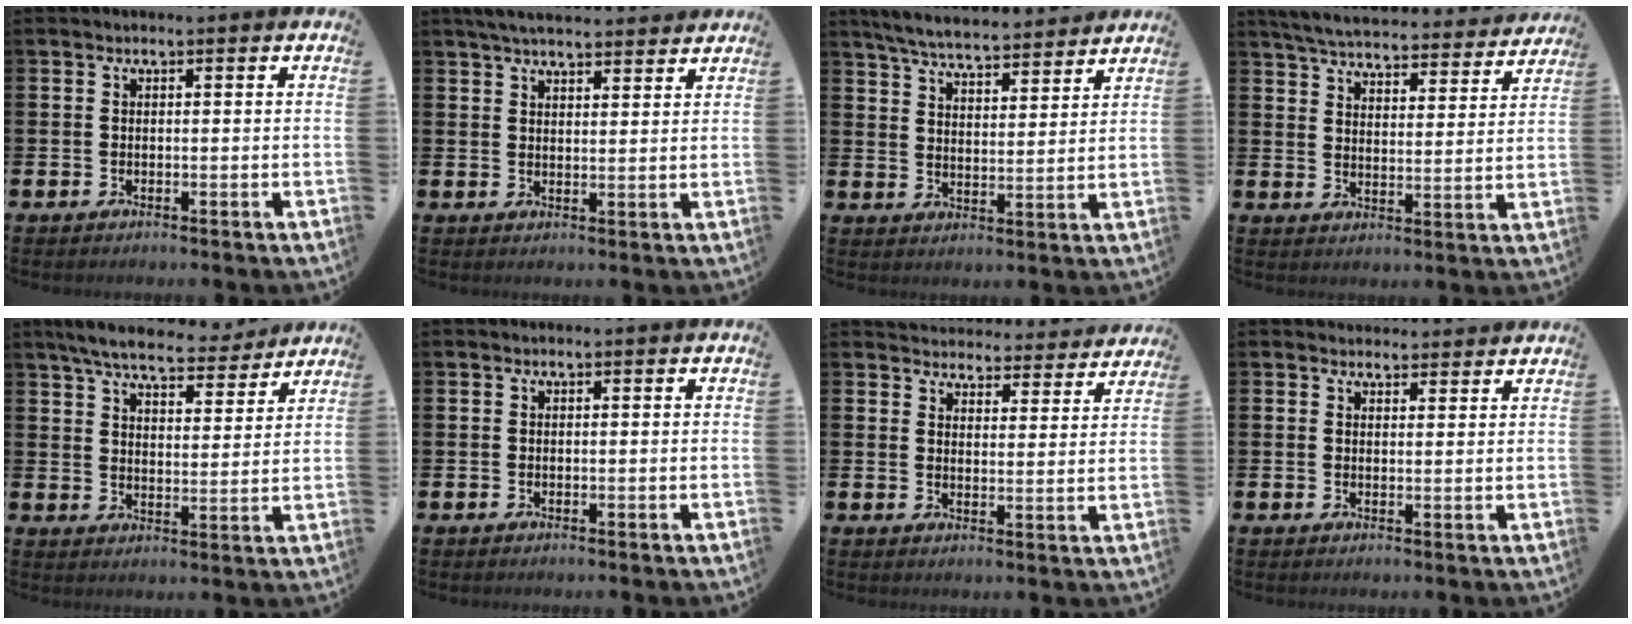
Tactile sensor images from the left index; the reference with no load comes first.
{"total": 4.1, "force": [4.0, 0.6, 1.0], "torque": [-0.028, -0.014, 0.073]}
{"total": 6.0, "force": [5.8, 0.5, 1.2], "torque": [-0.052, -0.034, 0.105]}
{"total": 5.5, "force": [5.4, 0.7, 1.1], "torque": [-0.044, -0.042, 0.092]}
{"total": 7.1, "force": [6.6, 1.4, 2.3], "torque": [-0.060, -0.037, 0.113]}
{"total": 0.0}
{"total": 4.2, "force": [4.1, 0.7, -0.2], "torque": [-0.005, -0.037, 0.071]}
{"total": 2.3, "force": [2.2, 0.6, -0.2], "torque": [0.007, -0.012, 0.039]}